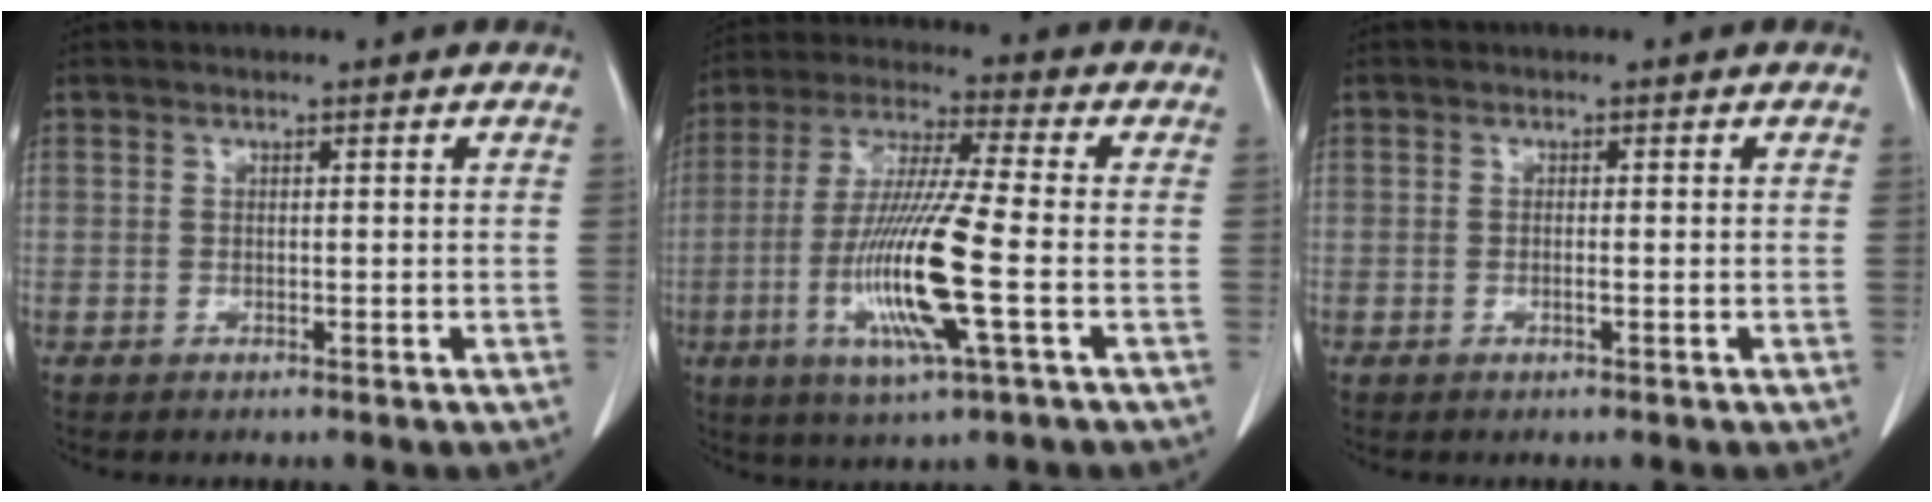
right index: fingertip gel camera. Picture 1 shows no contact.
{"total": 14.6, "force": [-3.7, 0.3, 14.1], "torque": [-0.291, -0.018, -0.074]}
{"total": 0.7, "force": [-0.2, 0.0, 0.7], "torque": [-0.016, -0.001, -0.003]}